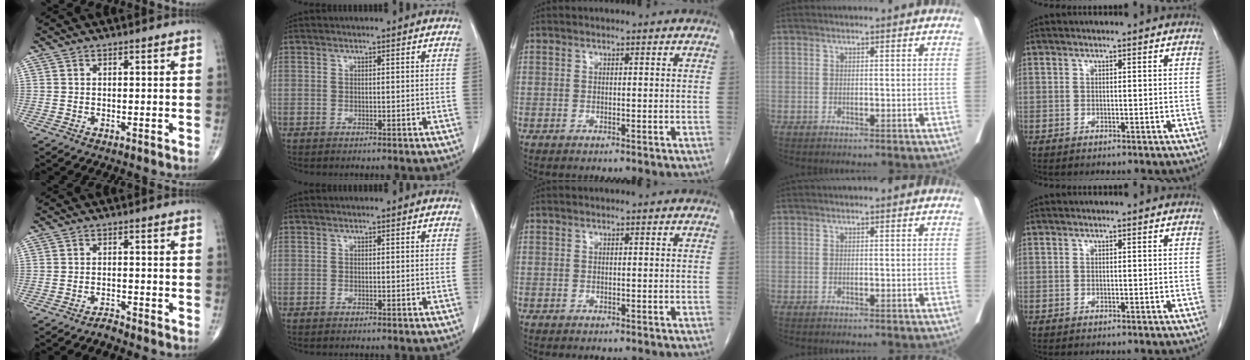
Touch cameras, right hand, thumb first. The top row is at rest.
{"thumb": {"total": 1.7, "force": [-1.6, 0.2, 0.3], "torque": [-0.009, 0.006, -0.030]}, "index": {"total": 0.7, "force": [-0.3, 0.4, 0.4], "torque": [-0.009, 0.000, -0.004]}}